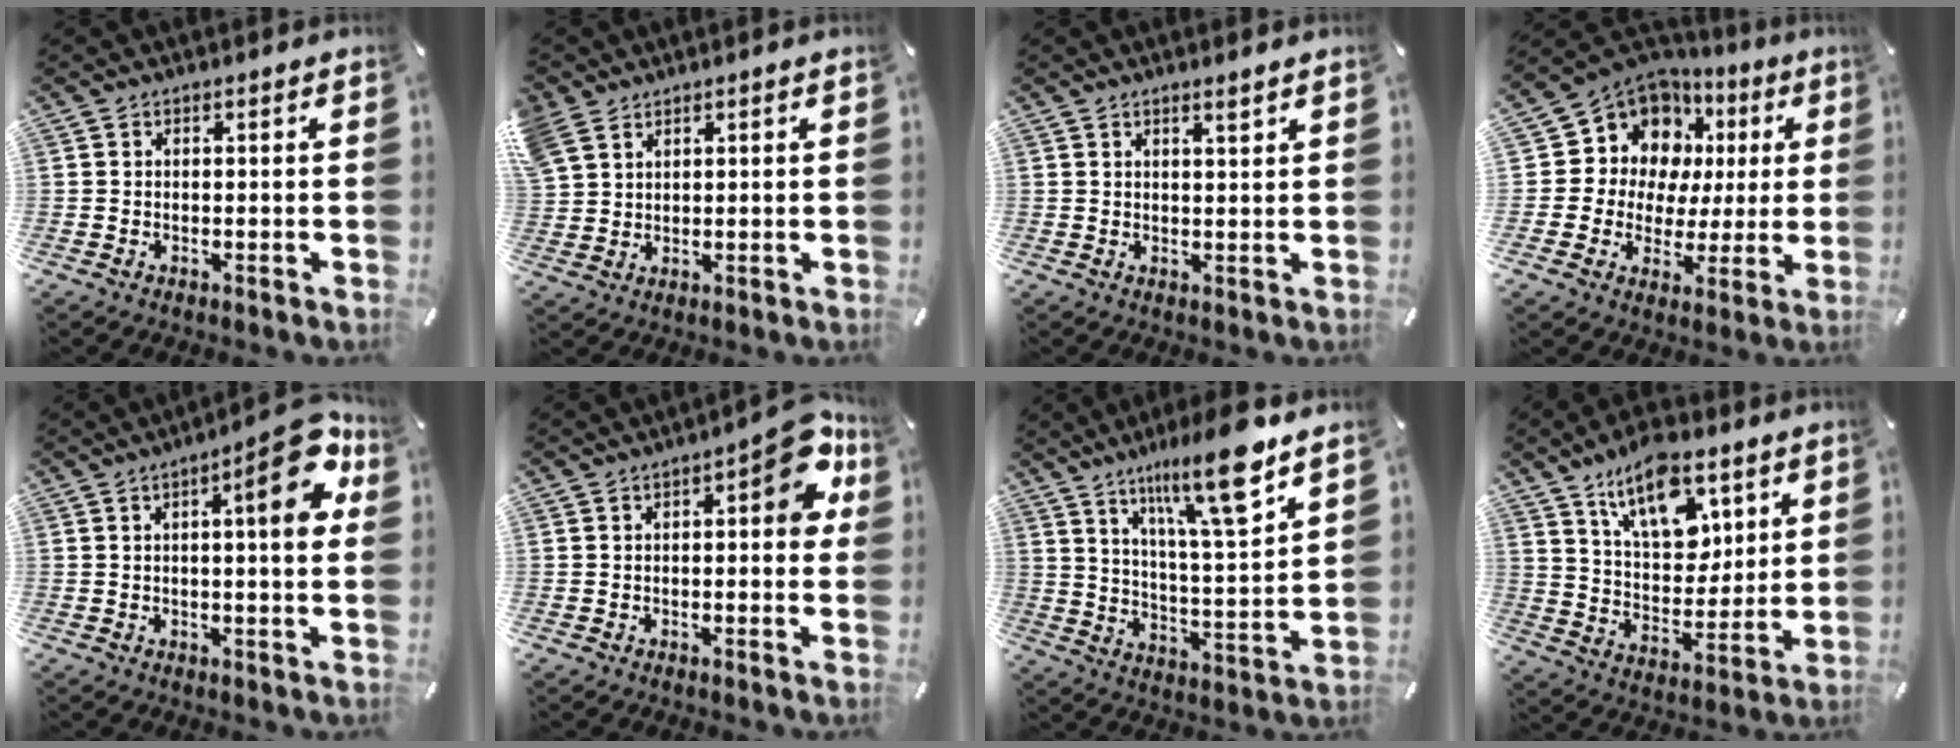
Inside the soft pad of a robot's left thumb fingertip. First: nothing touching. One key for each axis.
{"total": 5.6, "fx": 3.6, "fy": 3.9, "fz": 1.9, "tx": -0.062, "ty": -0.007, "tz": 0.068}
{"total": 2.2, "fx": 1.8, "fy": 0.1, "fz": 1.3, "tx": -0.027, "ty": -0.005, "tz": 0.031}
{"total": 11.9, "fx": 6.2, "fy": 9.7, "fz": 2.8, "tx": -0.067, "ty": -0.054, "tz": 0.122}
{"total": 13.3, "fx": 4.4, "fy": 3.4, "fz": 12.1, "tx": -0.143, "ty": -0.030, "tz": 0.057}
{"total": 10.8, "fx": 2.8, "fy": 4.6, "fz": 9.4, "tx": -0.099, "ty": -0.023, "tz": 0.043}
{"total": 16.7, "fx": 11.6, "fy": 3.1, "fz": 11.6, "tx": -0.202, "ty": -0.059, "tz": 0.184}
{"total": 15.9, "fx": 9.4, "fy": 9.1, "fz": 9.1, "tx": -0.141, "ty": -0.042, "tz": 0.167}